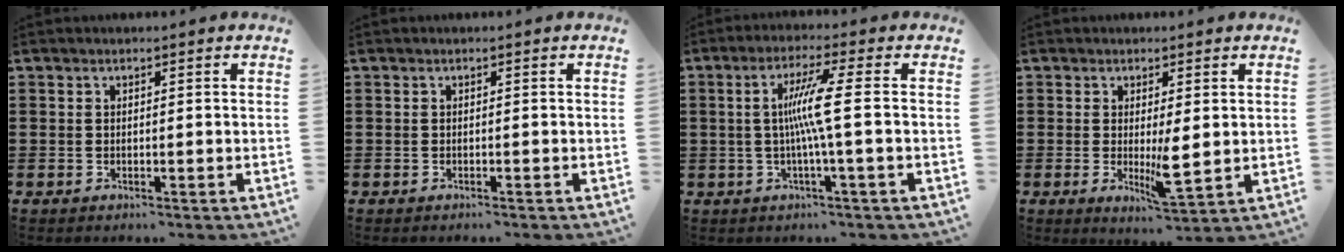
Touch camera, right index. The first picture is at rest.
{"total": 0.0}
{"total": 6.9, "force": [-0.1, -0.8, 6.9], "torque": [-0.135, -0.006, -0.014]}
{"total": 4.9, "force": [0.0, 1.2, 4.8], "torque": [-0.078, -0.007, 0.000]}